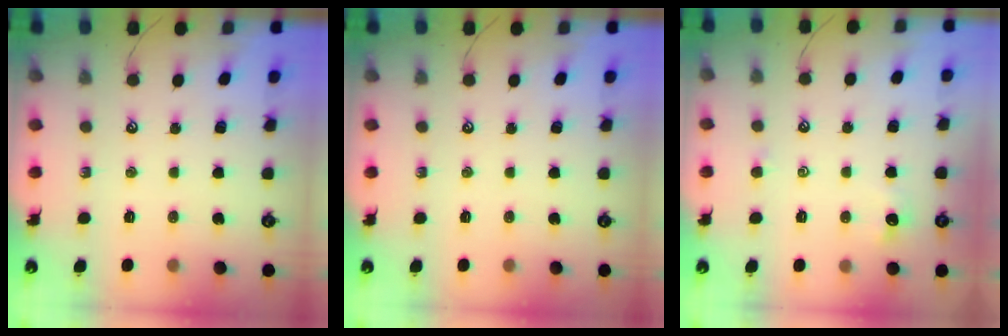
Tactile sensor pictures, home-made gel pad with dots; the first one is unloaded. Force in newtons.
{"total": 0.0}
{"total": 0.9, "press": 0.9, "slide": 0.2}